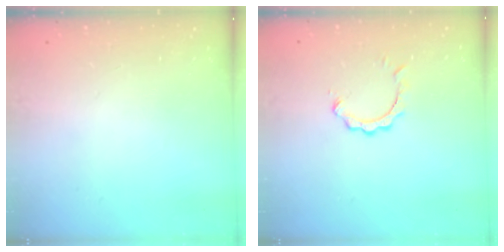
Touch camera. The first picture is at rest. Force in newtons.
{"total": 2.1, "press": 2.1, "slide": 0.2}